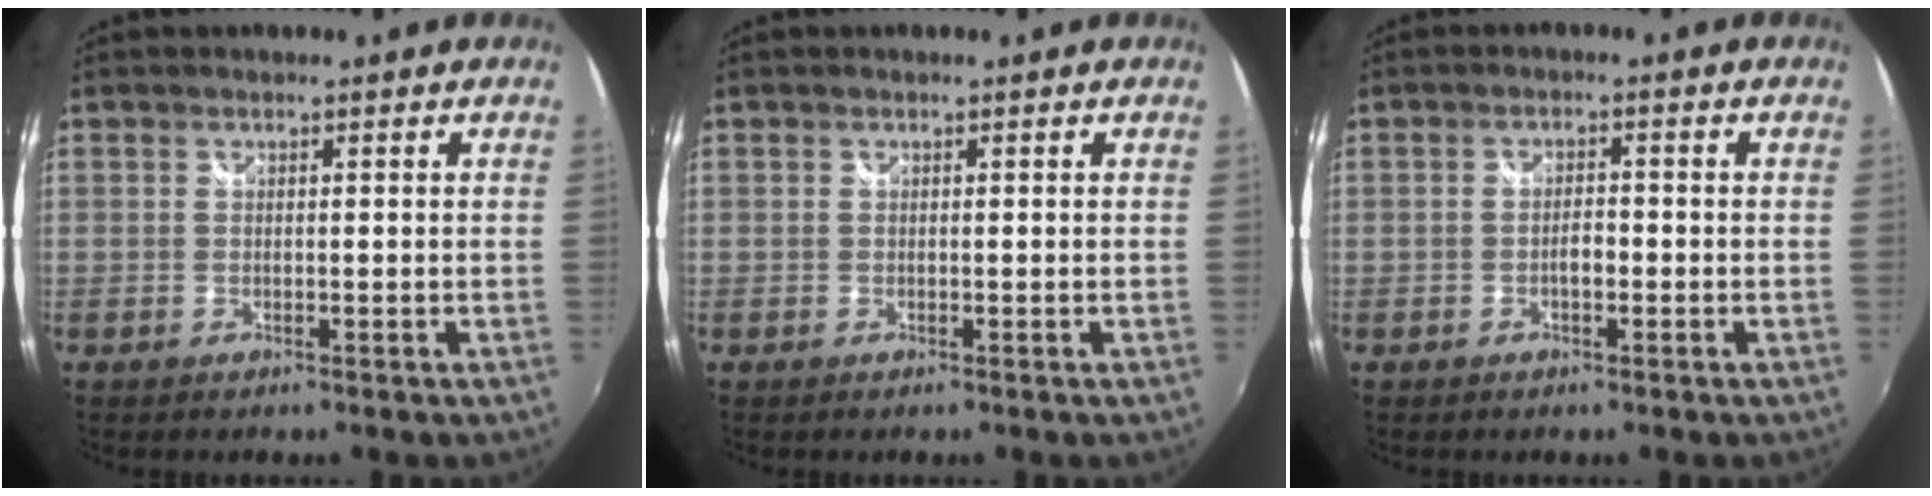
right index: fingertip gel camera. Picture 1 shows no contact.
{"total": 0.0}
{"total": 1.8, "force": [-0.8, 0.7, 1.4], "torque": [-0.025, 0.001, -0.015]}